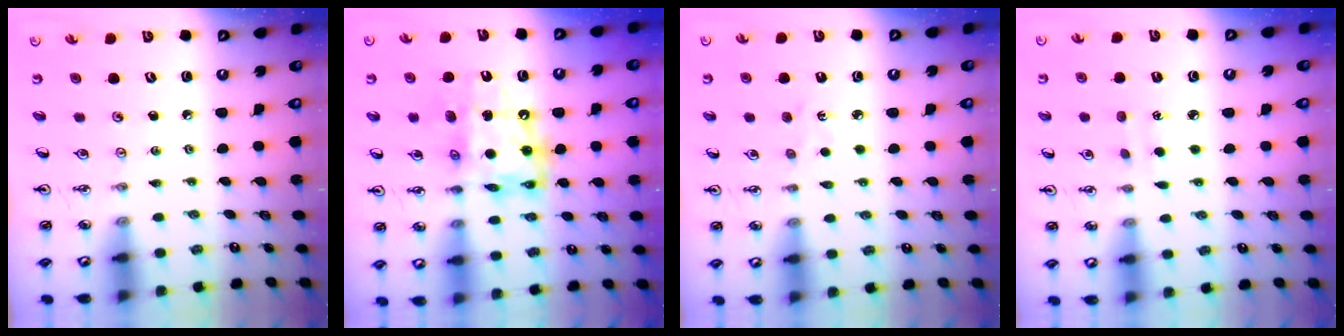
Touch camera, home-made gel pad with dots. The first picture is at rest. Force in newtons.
{"total": 12.4, "press": 12.3, "slide": 1.1}
{"total": 3.3, "press": 3.3, "slide": 0.4}
{"total": 2.9, "press": 2.8, "slide": 0.5}